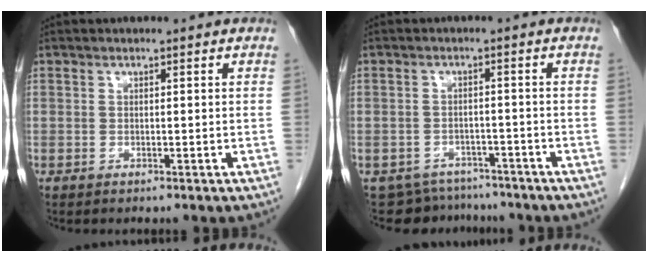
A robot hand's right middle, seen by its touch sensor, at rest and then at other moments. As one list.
[{"total": 7.4, "force": [-6.7, 3.1, -0.5], "torque": [0.014, 0.017, -0.085]}]